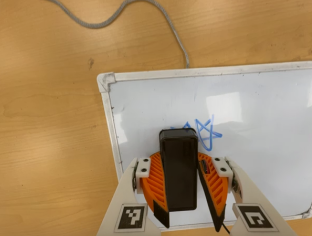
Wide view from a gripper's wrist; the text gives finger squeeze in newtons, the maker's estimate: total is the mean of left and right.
{"total": 12.9, "left": 14.0, "right": 11.8}